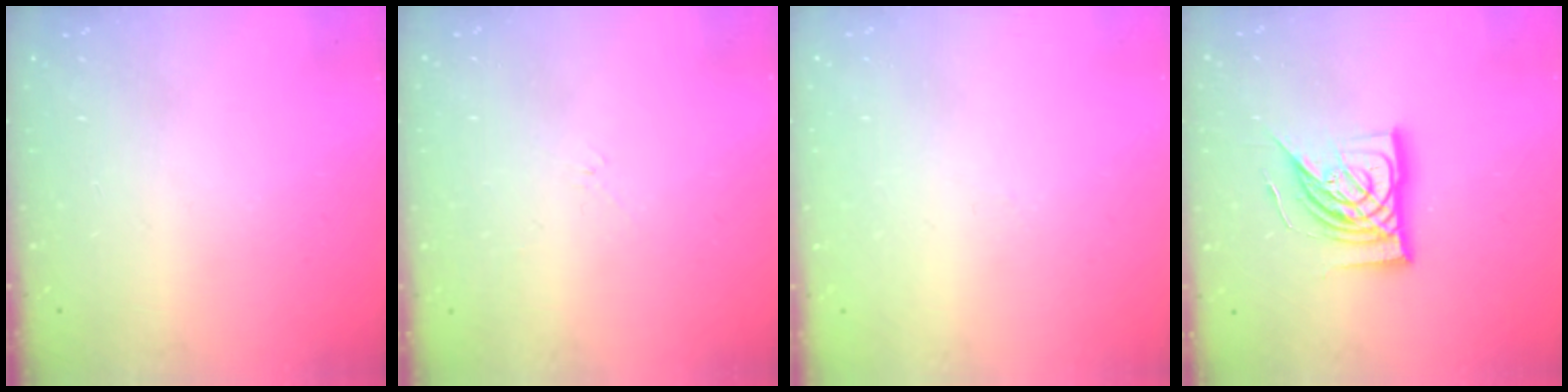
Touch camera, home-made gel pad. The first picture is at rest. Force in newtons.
{"total": 2.6, "press": 2.5, "slide": 0.6}
{"total": 1.8, "press": 1.6, "slide": 0.6}
{"total": 15.6, "press": 15.5, "slide": 1.7}